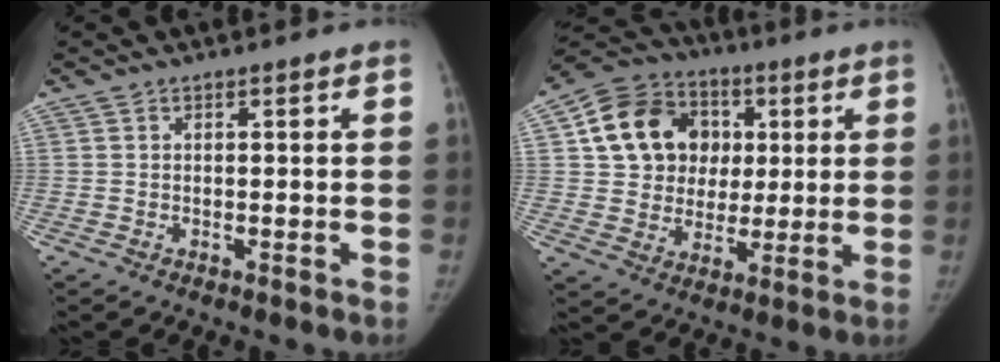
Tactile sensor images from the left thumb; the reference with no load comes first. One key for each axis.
{"total": 16.7, "fx": 3.8, "fy": 14.3, "fz": 7.6, "tx": -0.106, "ty": 0.014, "tz": 0.066}